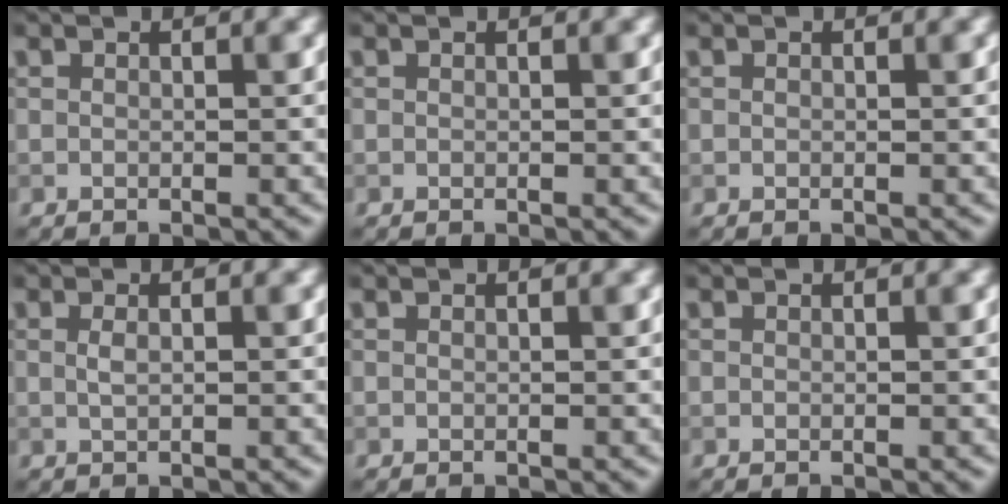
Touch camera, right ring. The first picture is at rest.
{"total": 0.0}
{"total": 0.0}
{"total": 0.9, "force": [0.2, 0.3, 0.8], "torque": [-0.017, 0.002, 0.004]}
{"total": 0.0}
{"total": 0.0}